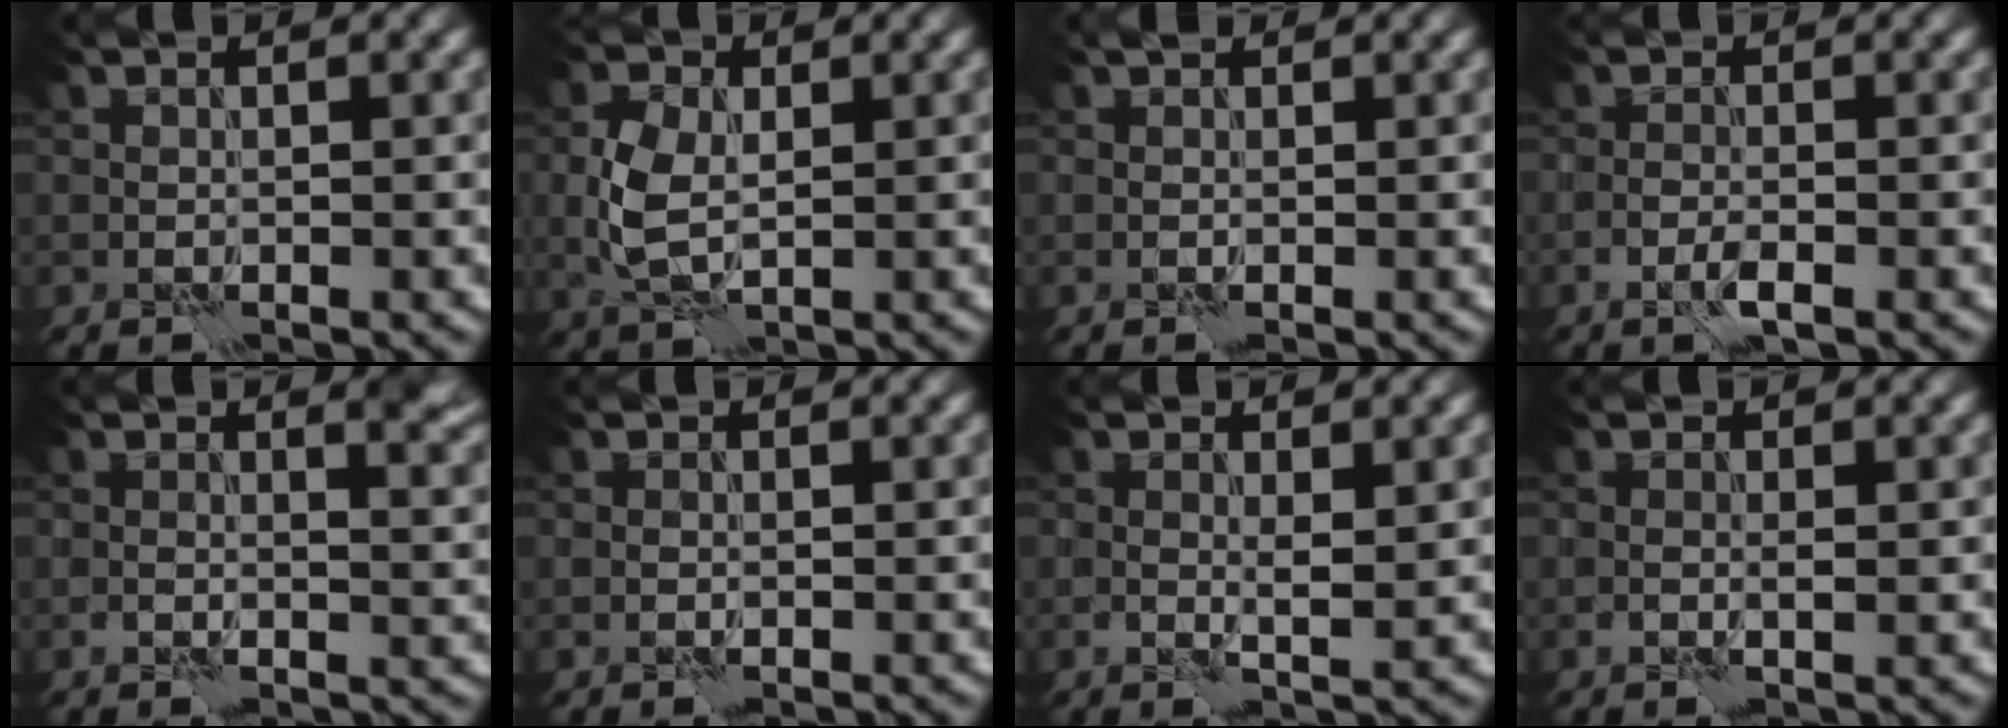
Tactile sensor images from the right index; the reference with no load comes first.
{"total": 3.9, "force": [0.1, 2.5, 3.0], "torque": [-0.073, 0.002, 0.002]}
{"total": 0.7, "force": [0.5, 0.3, 0.3], "torque": [-0.005, -0.001, 0.004]}
{"total": 1.8, "force": [-0.9, 0.3, 1.5], "torque": [-0.030, 0.001, -0.021]}
{"total": 2.8, "force": [1.2, 1.0, 2.4], "torque": [-0.032, -0.004, 0.014]}
{"total": 0.0}
{"total": 1.4, "force": [0.3, 0.2, 1.4], "torque": [-0.024, -0.003, 0.004]}
{"total": 0.9, "force": [-0.2, 0.1, 0.8], "torque": [-0.016, 0.000, -0.005]}